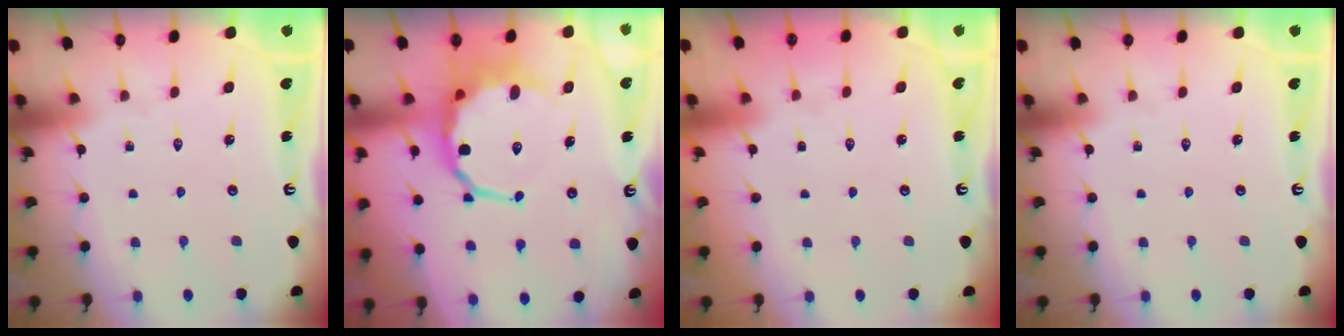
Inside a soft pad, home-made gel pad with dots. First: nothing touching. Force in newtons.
{"total": 8.2, "press": 7.8, "slide": 2.5}
{"total": 1.5, "press": 1.5, "slide": 0.1}
{"total": 0.0}